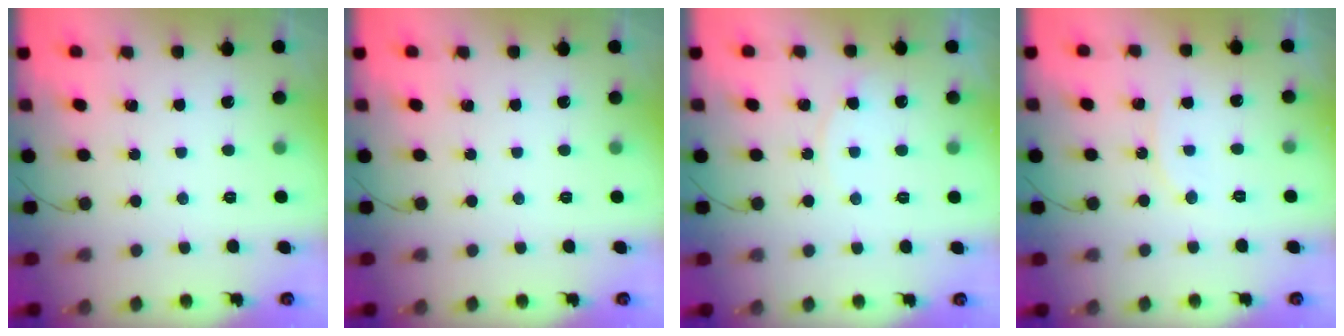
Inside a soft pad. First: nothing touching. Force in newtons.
{"total": 0.0}
{"total": 3.7, "press": 3.7, "slide": 0.4}
{"total": 6.0, "press": 6.0, "slide": 0.2}